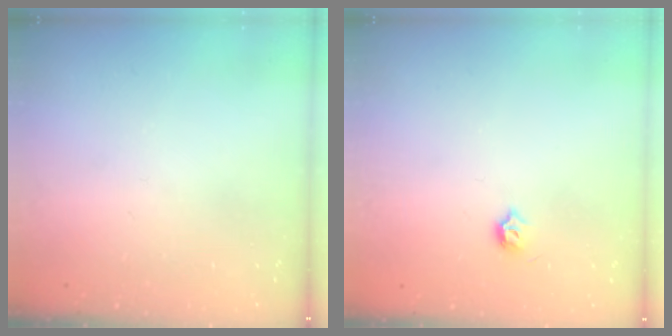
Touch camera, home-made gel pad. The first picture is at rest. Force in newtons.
{"total": 4.0, "press": 3.9, "slide": 0.7}